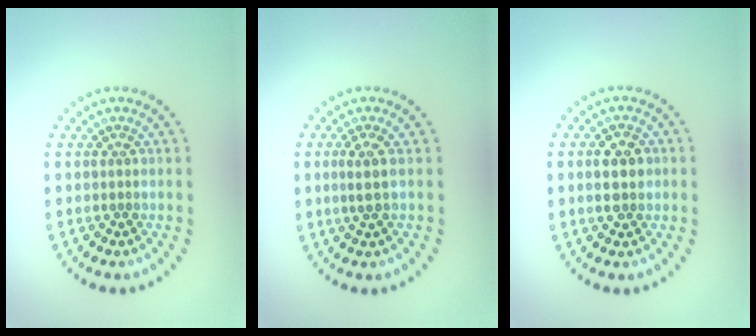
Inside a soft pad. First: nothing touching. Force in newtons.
{"total": 1.7, "press": 1.3, "slide": 1.1}
{"total": 2.4, "press": 2.4, "slide": 0.1}